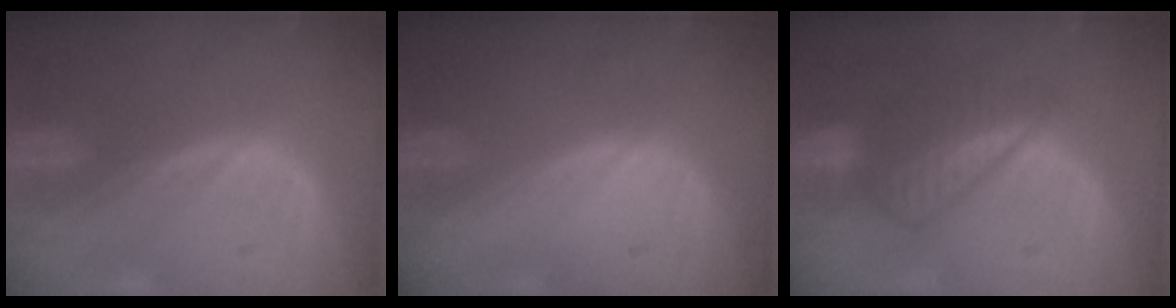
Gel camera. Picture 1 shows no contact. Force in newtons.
{"total": 0.0}
{"total": 6.6, "press": 6.0, "slide": 2.6}